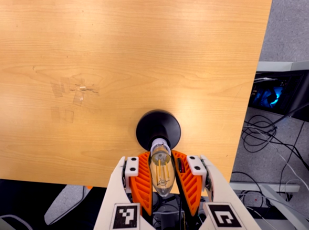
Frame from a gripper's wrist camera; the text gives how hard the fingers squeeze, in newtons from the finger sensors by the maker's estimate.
{"total": 17.7, "left": 16.5, "right": 18.9}